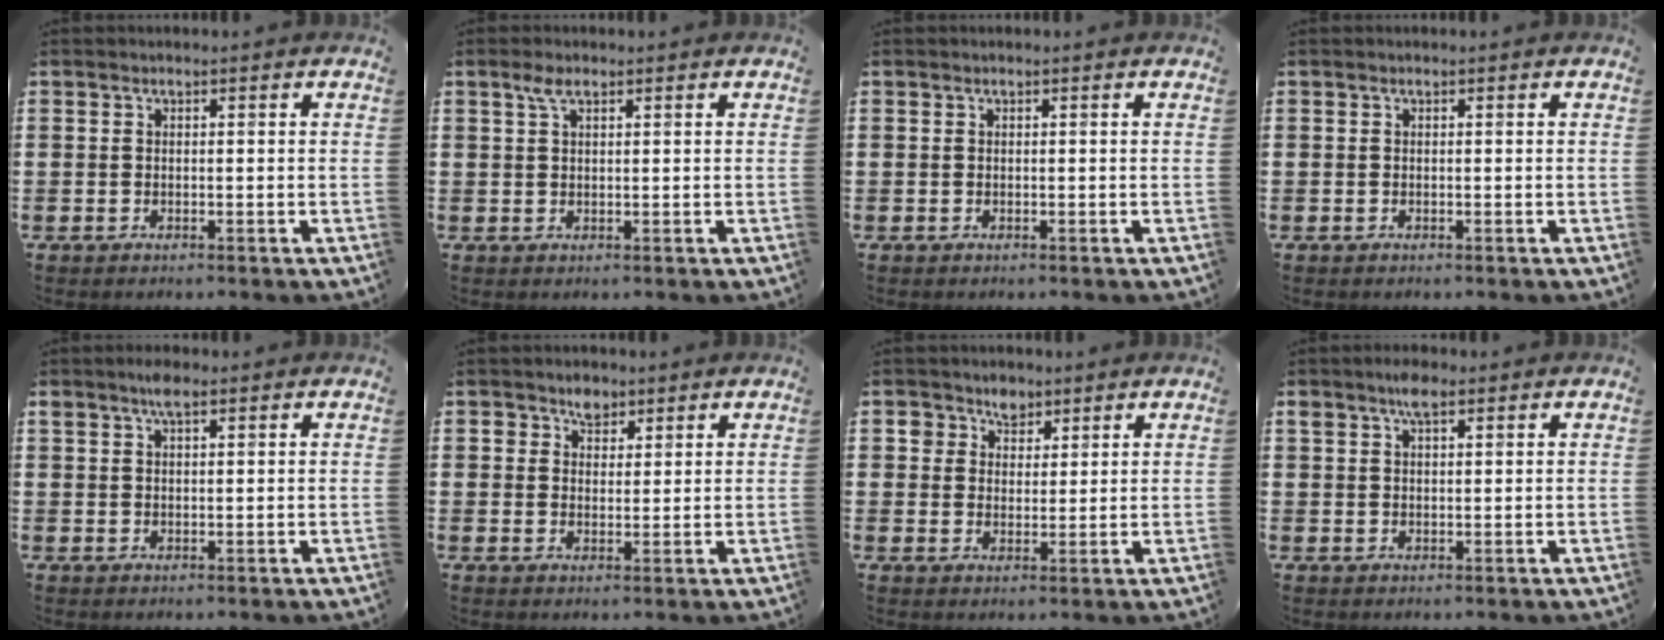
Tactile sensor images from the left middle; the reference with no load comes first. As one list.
[{"total": 2.1, "force": [1.2, 0.7, 1.6], "torque": [-0.034, 0.006, 0.020]}, {"total": 0.0}, {"total": 0.0}, {"total": 2.7, "force": [1.9, 0.9, 1.7], "torque": [-0.029, 0.003, 0.031]}, {"total": 2.9, "force": [2.2, 1.8, 0.6], "torque": [0.007, -0.004, 0.037]}, {"total": 3.6, "force": [2.5, 2.6, 0.4], "torque": [-0.003, 0.006, 0.044]}, {"total": 3.3, "force": [2.2, 1.3, 2.0], "torque": [-0.037, 0.004, 0.037]}]